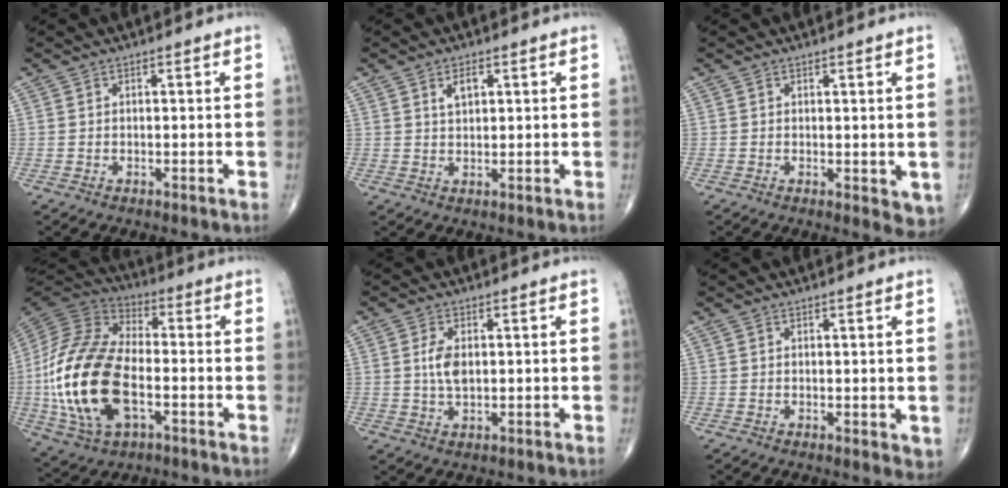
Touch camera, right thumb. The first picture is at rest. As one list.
[{"total": 3.0, "force": [1.3, 1.6, 2.1], "torque": [-0.030, -0.004, 0.024]}, {"total": 3.8, "force": [-0.1, 1.8, 3.3], "torque": [-0.027, -0.009, 0.000]}, {"total": 23.4, "force": [-4.3, 12.7, 19.2], "torque": [-0.405, 0.011, -0.078]}, {"total": 4.3, "force": [0.5, 2.3, 3.7], "torque": [-0.074, -0.004, 0.011]}, {"total": 2.4, "force": [0.2, 1.2, 2.0], "torque": [-0.020, -0.007, 0.003]}]